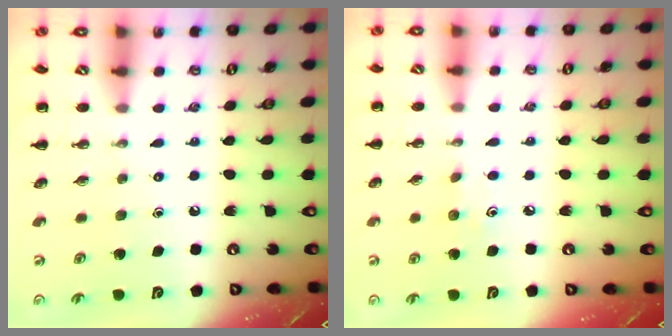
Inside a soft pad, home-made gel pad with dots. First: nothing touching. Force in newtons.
{"total": 3.5, "press": 3.4, "slide": 1.0}